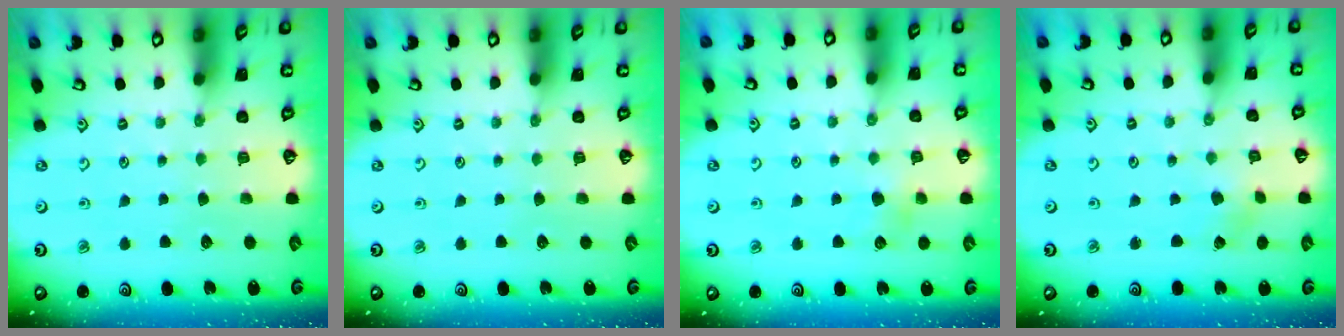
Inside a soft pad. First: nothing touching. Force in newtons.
{"total": 0.0}
{"total": 4.1, "press": 4.0, "slide": 1.0}
{"total": 0.7, "press": 0.7, "slide": 0.0}